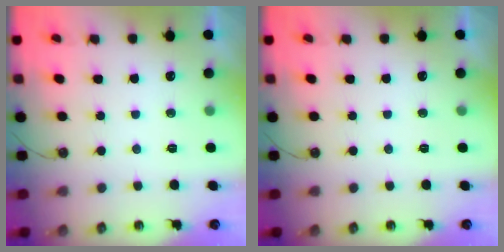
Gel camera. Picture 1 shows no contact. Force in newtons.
{"total": 0.0}